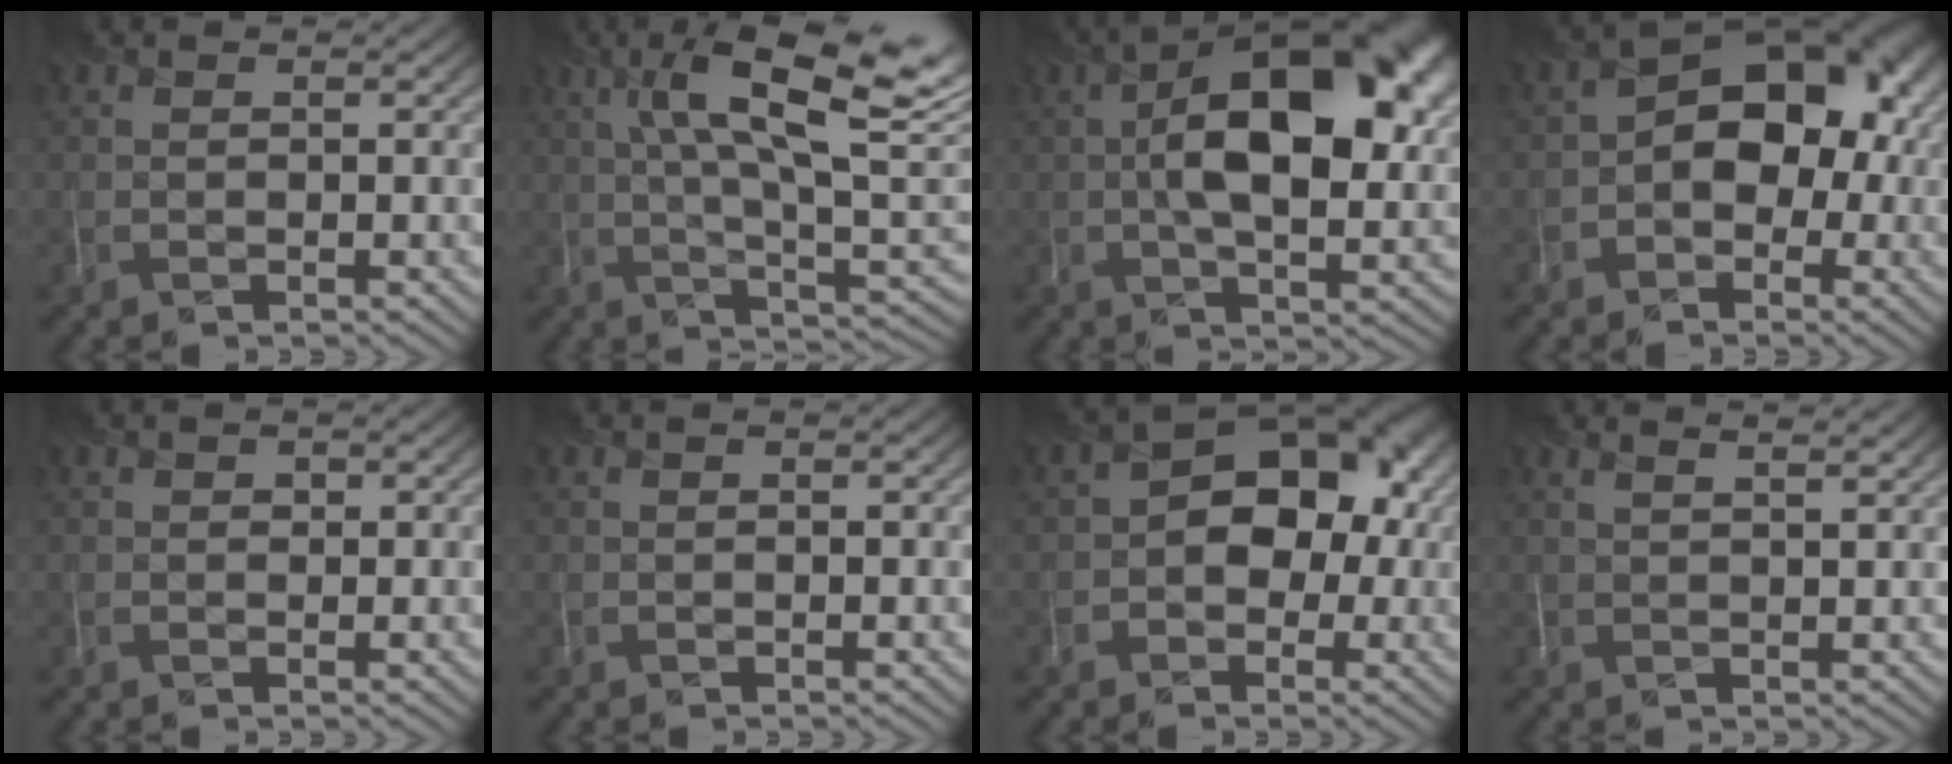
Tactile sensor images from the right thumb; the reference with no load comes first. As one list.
[{"total": 16.6, "force": [5.5, 5.9, 14.5], "torque": [-0.234, 0.016, 0.096]}, {"total": 17.1, "force": [2.2, 8.4, 14.8], "torque": [-0.216, 0.022, 0.018]}, {"total": 10.0, "force": [-0.9, 7.0, 7.1], "torque": [-0.072, 0.013, -0.021]}, {"total": 0.6, "force": [0.3, 0.5, 0.2], "torque": [-0.002, 0.000, 0.004]}, {"total": 0.0}, {"total": 8.5, "force": [-0.6, 6.1, 5.8], "torque": [-0.058, 0.012, -0.017]}, {"total": 3.5, "force": [2.5, 1.0, 2.3], "torque": [-0.017, 0.013, 0.018]}]